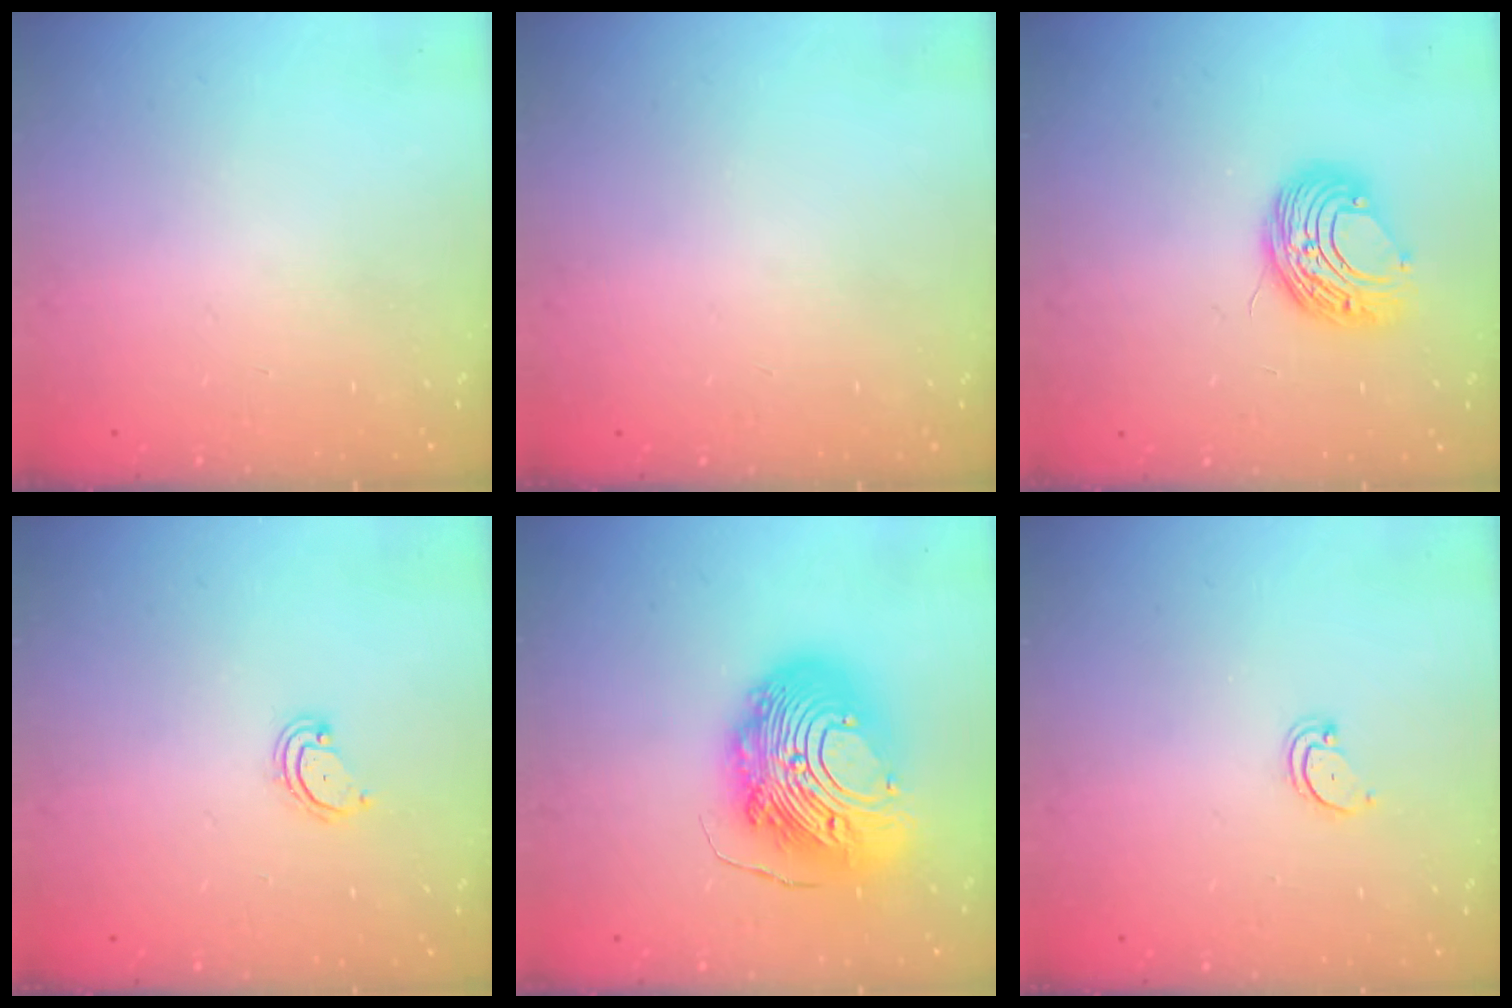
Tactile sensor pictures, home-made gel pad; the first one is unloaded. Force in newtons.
{"total": 0.0}
{"total": 9.0, "press": 9.0, "slide": 0.5}
{"total": 3.3, "press": 3.3, "slide": 0.3}
{"total": 20.9, "press": 20.8, "slide": 2.0}
{"total": 2.7, "press": 2.7, "slide": 0.3}